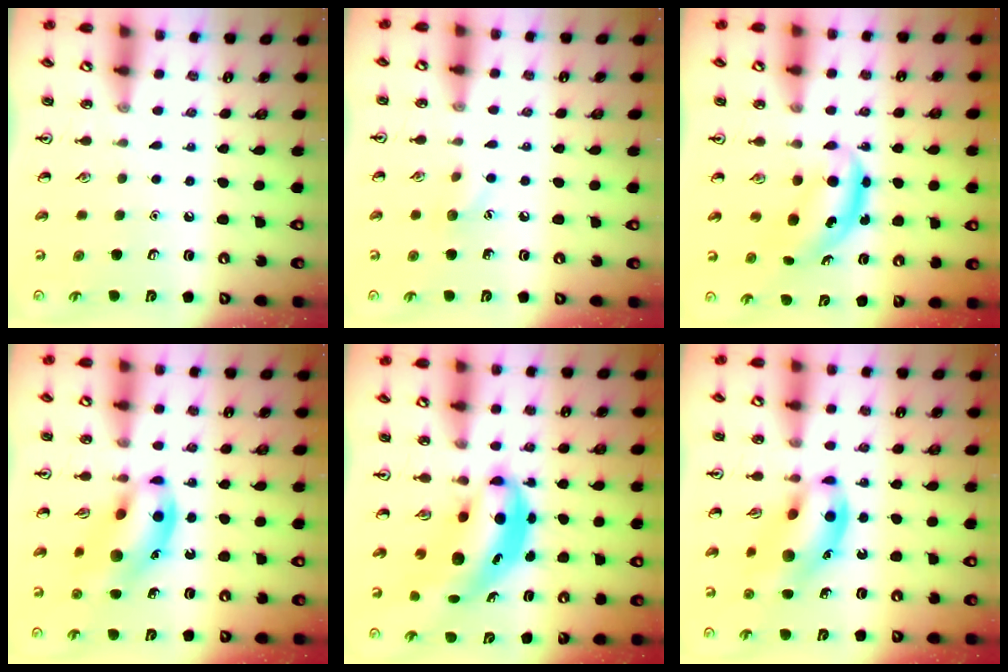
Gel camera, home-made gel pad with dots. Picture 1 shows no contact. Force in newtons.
{"total": 5.6, "press": 5.3, "slide": 1.8}
{"total": 5.3, "press": 5.2, "slide": 0.5}
{"total": 13.4, "press": 13.3, "slide": 2.2}
{"total": 7.3, "press": 7.2, "slide": 1.5}
{"total": 13.4, "press": 13.3, "slide": 2.2}